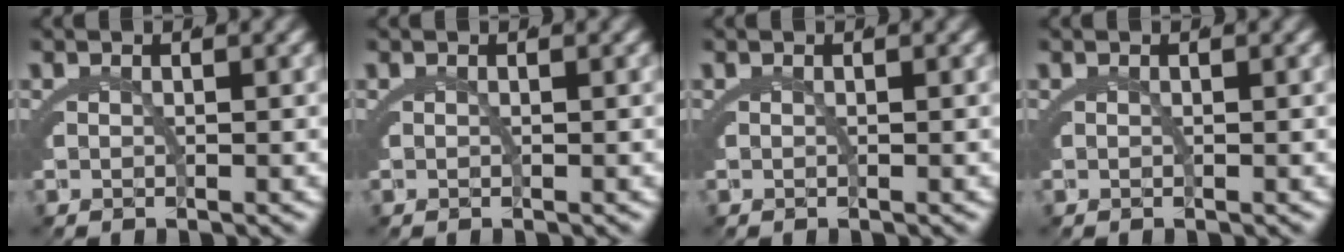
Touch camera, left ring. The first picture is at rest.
{"total": 0.0}
{"total": 0.0}
{"total": 0.0}